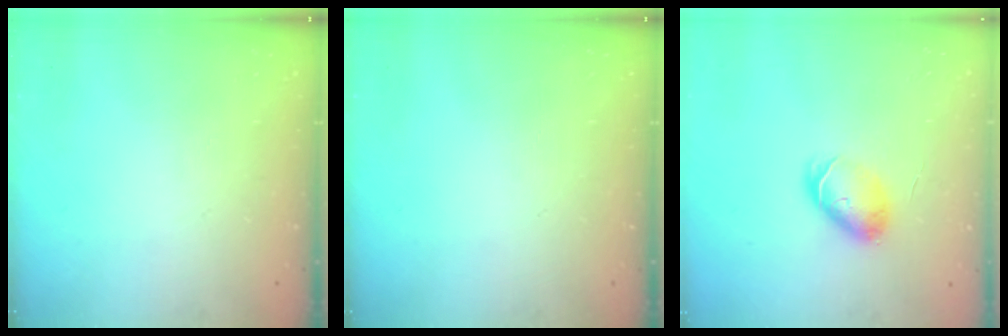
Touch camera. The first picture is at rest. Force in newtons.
{"total": 0.0}
{"total": 6.9, "press": 6.9, "slide": 0.2}